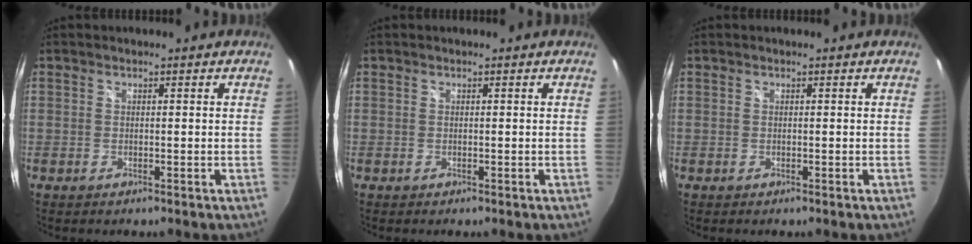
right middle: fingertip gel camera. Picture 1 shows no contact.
{"total": 0.0}
{"total": 0.0}